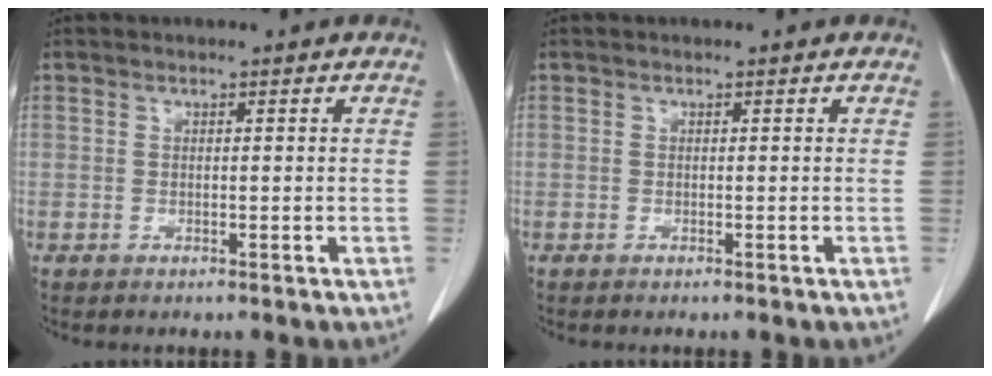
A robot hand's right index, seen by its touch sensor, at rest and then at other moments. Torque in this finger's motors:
{"motor_torque": [-0.03, 0.00, 0.00, -0.01]}